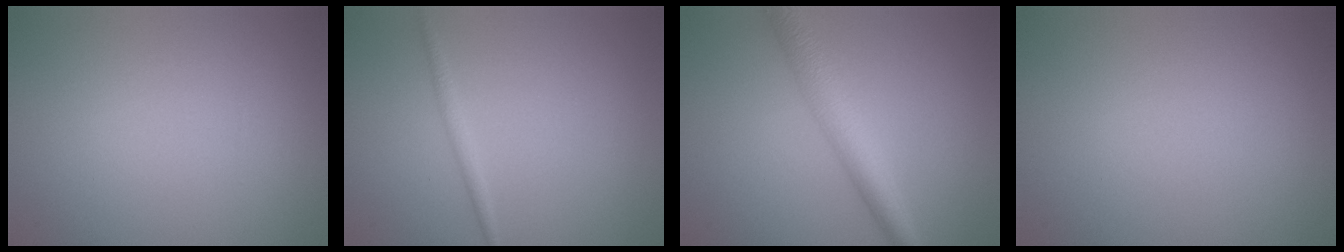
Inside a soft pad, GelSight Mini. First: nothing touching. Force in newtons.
{"total": 1.1, "press": 1.1, "slide": 0.0}
{"total": 4.2, "press": 4.2, "slide": 0.1}
{"total": 0.0}